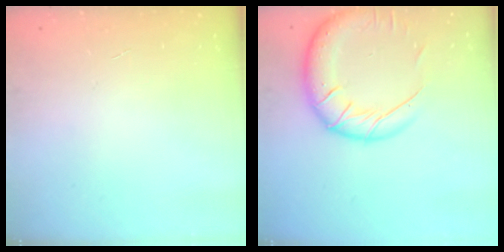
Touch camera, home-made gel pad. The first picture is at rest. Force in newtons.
{"total": 18.2, "press": 17.7, "slide": 4.3}